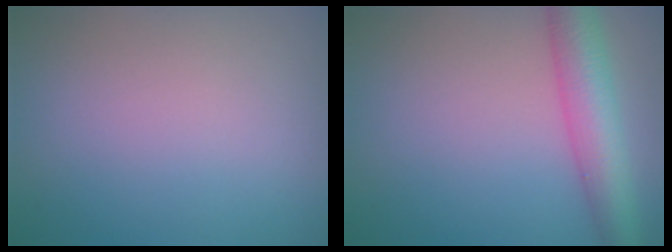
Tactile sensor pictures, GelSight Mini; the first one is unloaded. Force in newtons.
{"total": 6.3, "press": 6.3, "slide": 0.2}